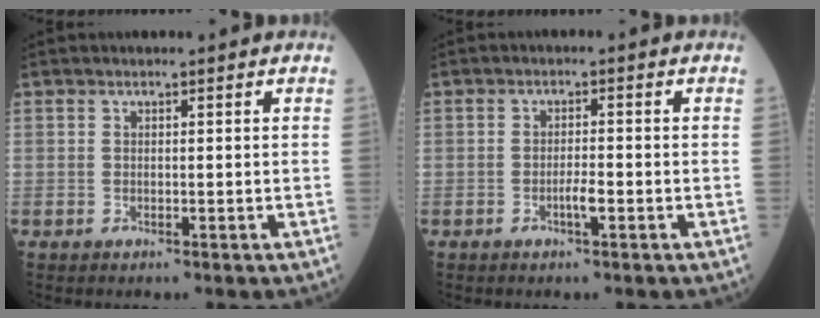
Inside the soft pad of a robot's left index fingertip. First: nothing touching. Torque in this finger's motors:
{"motor_torque": [0.54, 0.31, 0.04, 0.02]}